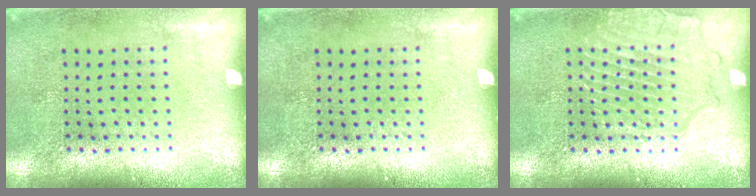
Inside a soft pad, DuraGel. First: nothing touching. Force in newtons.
{"total": 0.0}
{"total": 2.1, "press": 2.1, "slide": 0.2}